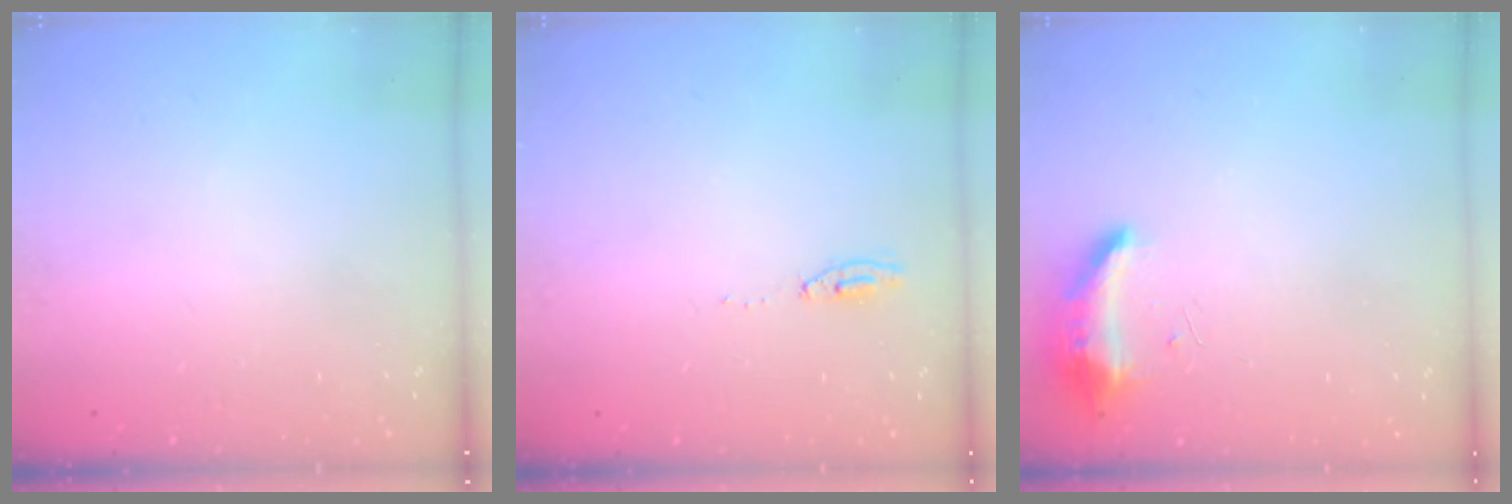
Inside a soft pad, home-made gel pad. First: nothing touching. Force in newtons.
{"total": 4.1, "press": 4.1, "slide": 0.4}
{"total": 14.4, "press": 9.5, "slide": 10.8}